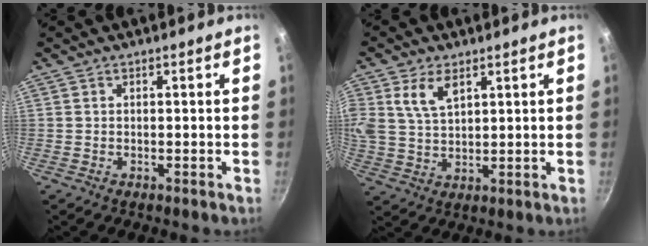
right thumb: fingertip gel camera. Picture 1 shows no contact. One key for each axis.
{"total": 7.7, "fx": 3.5, "fy": 4.4, "fz": 5.2, "tx": -0.100, "ty": -0.010, "tz": 0.070}